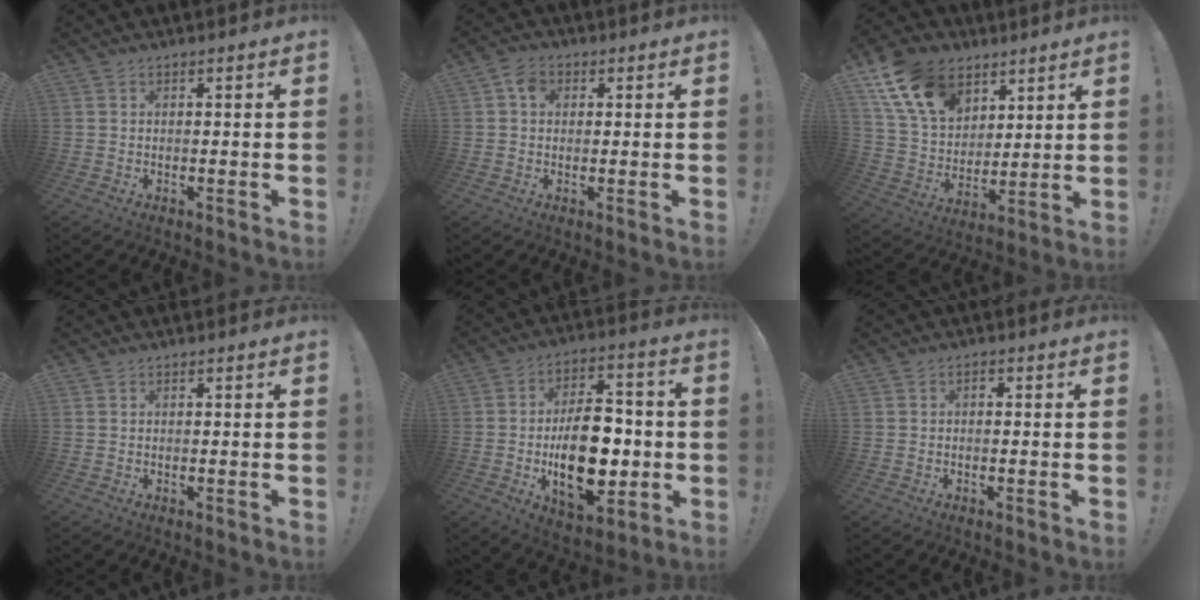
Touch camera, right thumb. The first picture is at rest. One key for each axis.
{"total": 4.4, "fx": 0.9, "fy": 3.5, "fz": 2.6, "tx": -0.039, "ty": 0.006, "tz": 0.016}
{"total": 17.4, "fx": 9.4, "fy": 11.9, "fz": 8.5, "tx": -0.164, "ty": -0.041, "tz": 0.182}
{"total": 0.0}
{"total": 21.0, "fx": -2.8, "fy": 12.3, "fz": 16.8, "tx": -0.276, "ty": 0.009, "tz": -0.038}
{"total": 0.9, "fx": -0.5, "fy": 0.6, "fz": 0.4, "tx": -0.013, "ty": 0.006, "tz": -0.010}